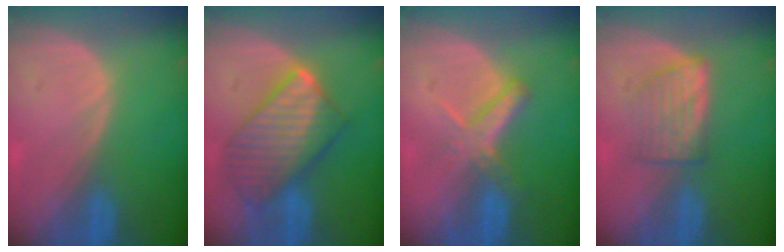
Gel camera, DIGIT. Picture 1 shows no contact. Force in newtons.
{"total": 10.1, "press": 10.1, "slide": 0.8}
{"total": 5.5, "press": 4.9, "slide": 2.5}
{"total": 5.0, "press": 4.9, "slide": 0.7}